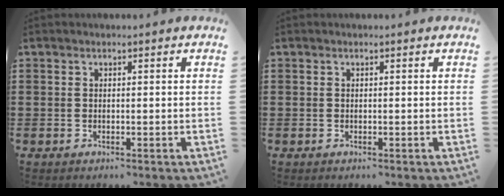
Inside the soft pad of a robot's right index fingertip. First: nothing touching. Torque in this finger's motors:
{"motor_torque": [0.07, 0.26, 0.09, 0.02]}